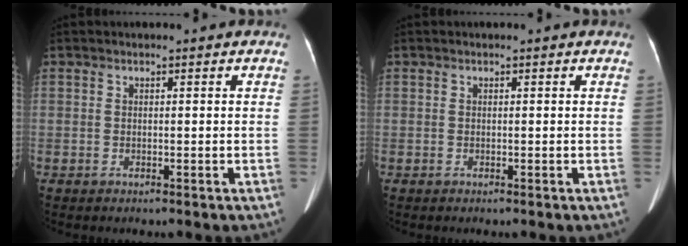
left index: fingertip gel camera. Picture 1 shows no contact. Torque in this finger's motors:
{"motor_torque": [0.06, 0.06, 0.03, 0.01]}